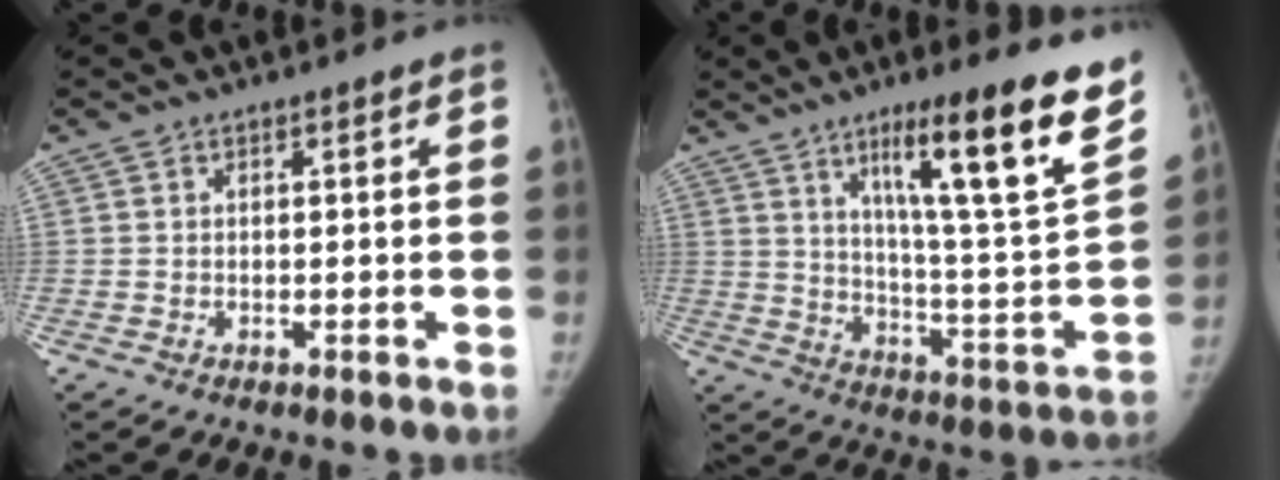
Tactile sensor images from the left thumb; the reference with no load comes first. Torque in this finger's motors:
{"motor_torque": [0.73, -0.11, 1.66, -1.11, 0.48]}